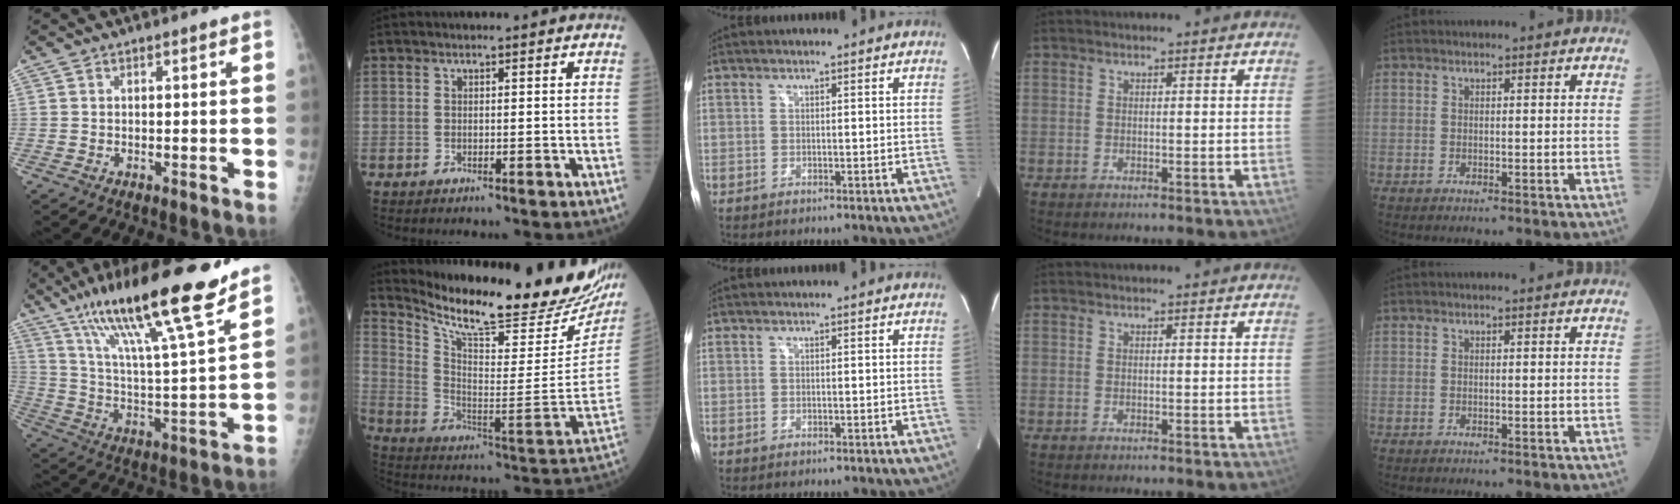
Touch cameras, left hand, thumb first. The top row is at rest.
{"thumb": {"total": 22.7, "force": [15.9, 2.5, 16.1], "torque": [-0.261, -0.062, 0.276]}, "index": {"total": 26.6, "force": [23.4, 3.4, 12.4], "torque": [-0.215, -0.086, 0.330]}}